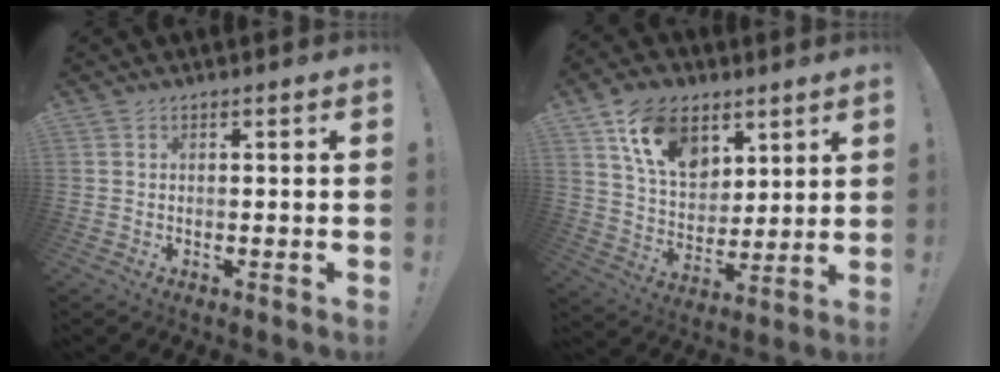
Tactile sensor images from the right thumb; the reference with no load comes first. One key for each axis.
{"total": 15.9, "fx": 8.7, "fy": 10.5, "fz": 8.1, "tx": -0.131, "ty": -0.037, "tz": 0.165}